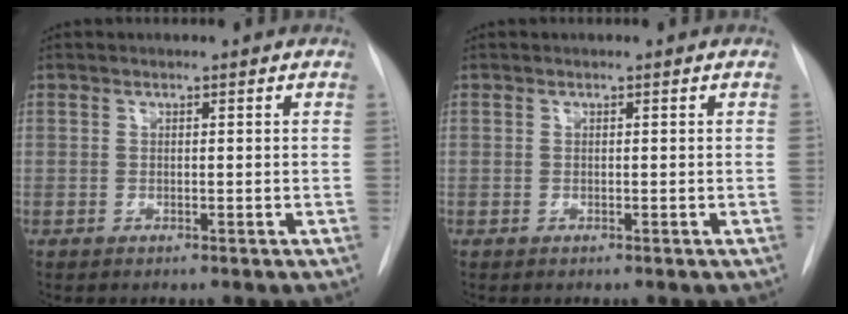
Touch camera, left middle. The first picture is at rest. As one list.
[{"total": 0.0}]